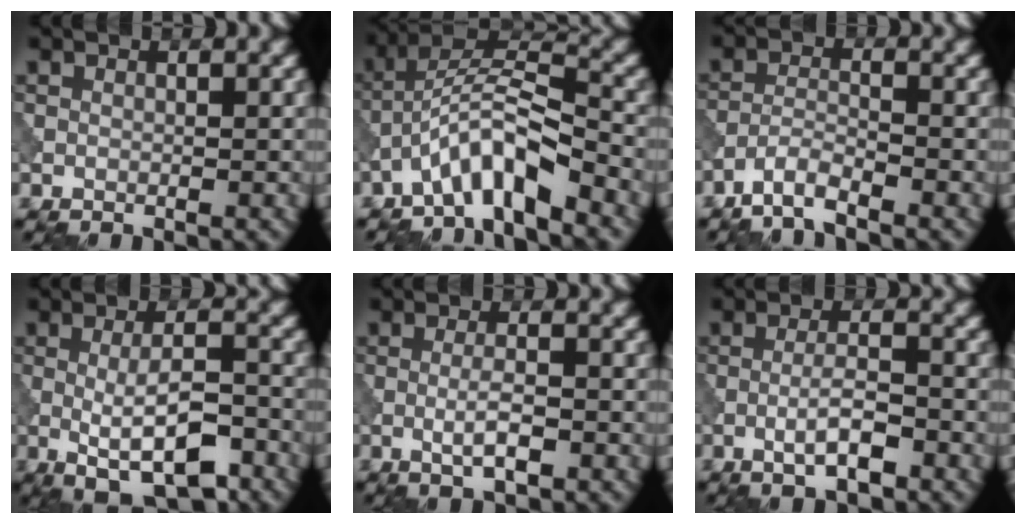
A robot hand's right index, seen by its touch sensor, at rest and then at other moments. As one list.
[{"total": 6.1, "force": [-4.0, 1.3, 4.4], "torque": [-0.080, 0.016, -0.078]}, {"total": 2.6, "force": [-2.2, 0.3, 1.3], "torque": [-0.027, 0.001, -0.054]}, {"total": 6.5, "force": [-2.1, 2.1, 5.8], "torque": [-0.097, -0.005, -0.033]}, {"total": 2.7, "force": [-0.8, 0.6, 2.5], "torque": [-0.047, 0.000, -0.017]}, {"total": 3.4, "force": [-1.4, 0.8, 3.0], "torque": [-0.055, 0.005, -0.029]}]